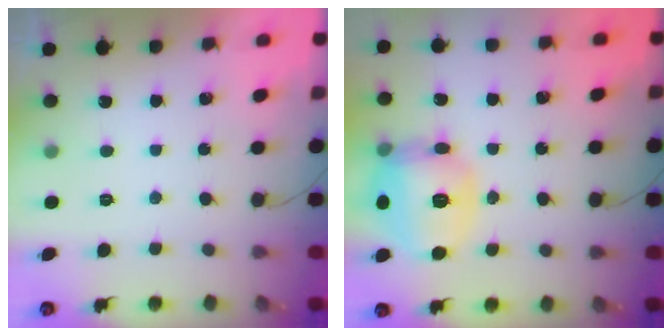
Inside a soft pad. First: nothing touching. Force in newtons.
{"total": 16.5, "press": 16.5, "slide": 1.3}